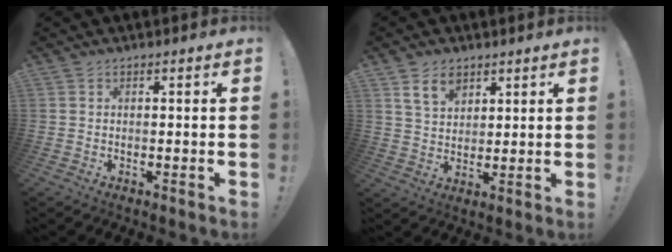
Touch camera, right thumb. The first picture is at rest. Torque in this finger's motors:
{"motor_torque": [0.24, 1.20, 0.38, 0.17, 0.00]}